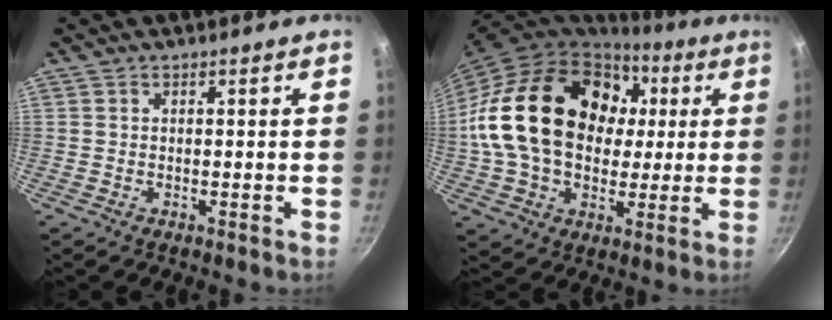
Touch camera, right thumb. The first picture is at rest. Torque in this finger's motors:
{"motor_torque": [0.51, 4.50, 2.49, -0.28, 0.78]}